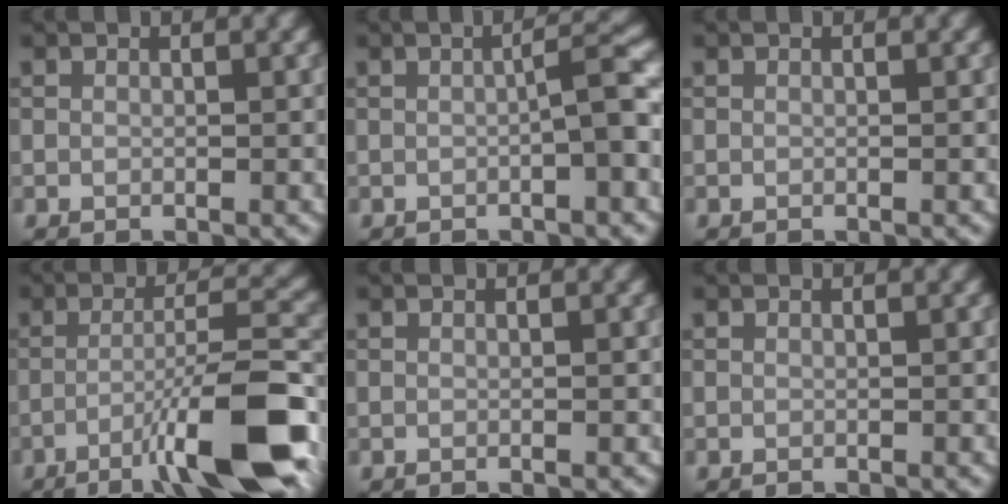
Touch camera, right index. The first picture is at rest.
{"total": 2.7, "force": [-0.7, 0.2, 2.7], "torque": [-0.041, 0.016, -0.014]}
{"total": 0.0}
{"total": 10.8, "force": [-5.5, 1.4, 9.2], "torque": [-0.138, 0.011, -0.094]}
{"total": 0.0}
{"total": 0.0}